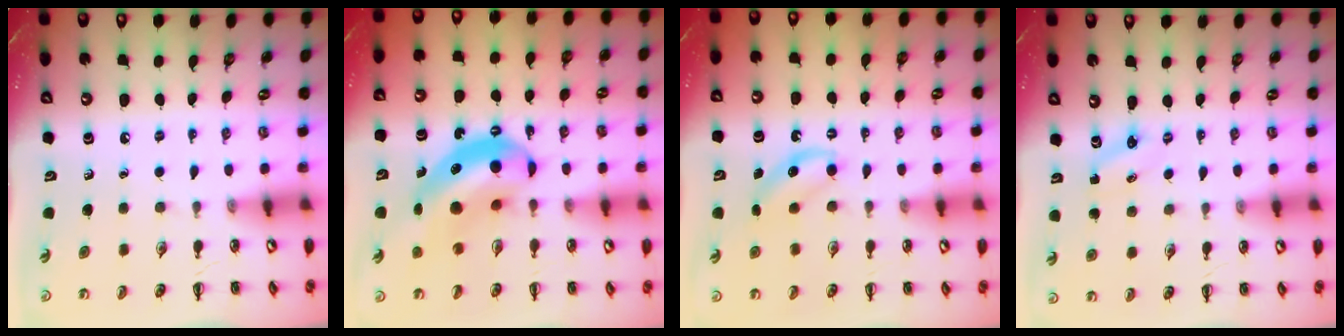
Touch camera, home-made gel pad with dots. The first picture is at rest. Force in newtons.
{"total": 13.2, "press": 12.8, "slide": 3.2}
{"total": 5.6, "press": 5.4, "slide": 1.5}
{"total": 2.8, "press": 2.7, "slide": 0.7}